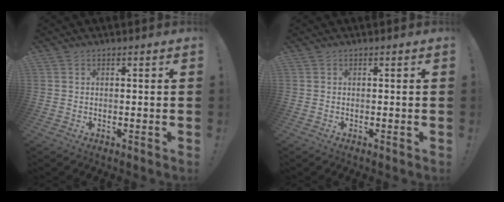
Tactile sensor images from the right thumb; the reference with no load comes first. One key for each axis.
{"total": 0.0}